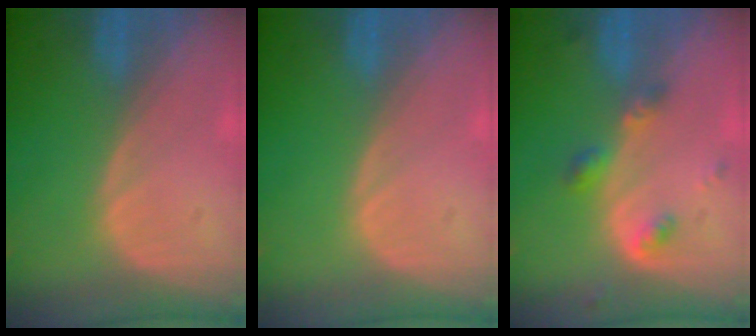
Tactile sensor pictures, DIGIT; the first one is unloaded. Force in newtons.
{"total": 0.0}
{"total": 4.2, "press": 3.9, "slide": 1.5}